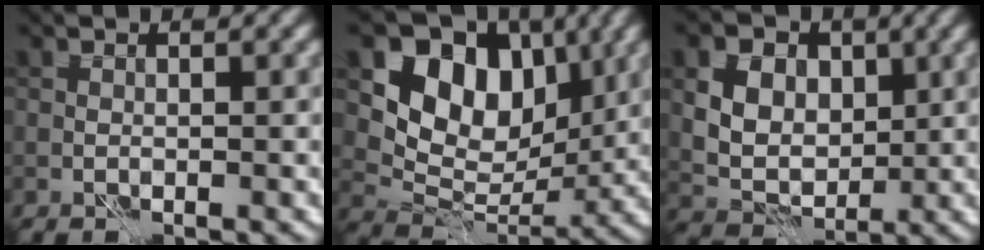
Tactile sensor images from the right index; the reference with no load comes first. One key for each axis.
{"total": 10.3, "fx": 4.3, "fy": 7.2, "fz": 5.9, "tx": -0.102, "ty": -0.009, "tz": 0.072}
{"total": 10.9, "fx": 4.2, "fy": 8.3, "fz": 5.6, "tx": -0.098, "ty": 0.031, "tz": 0.058}